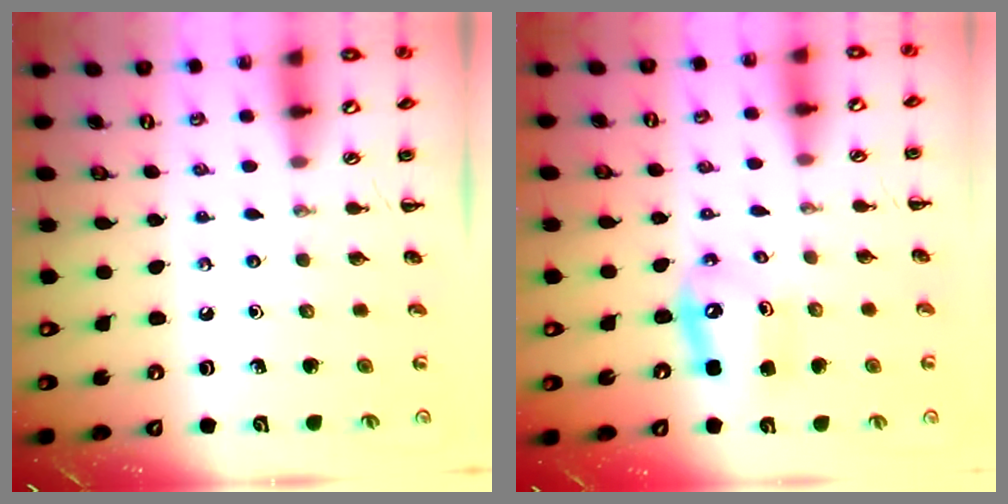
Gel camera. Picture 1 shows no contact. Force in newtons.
{"total": 9.4, "press": 9.1, "slide": 2.4}